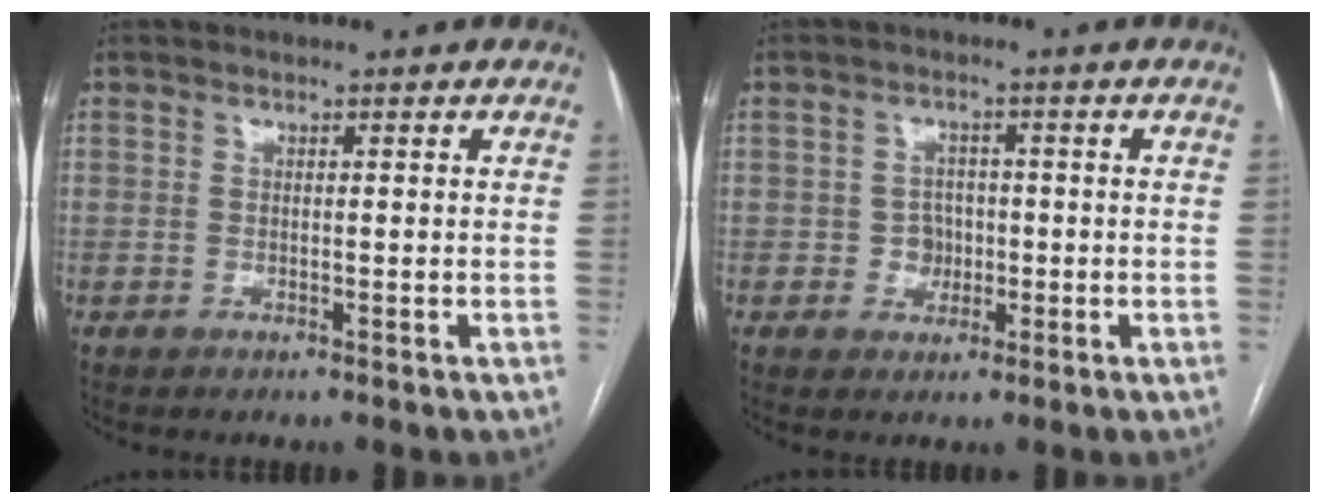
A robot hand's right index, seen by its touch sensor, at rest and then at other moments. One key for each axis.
{"total": 3.1, "fx": -0.6, "fy": 2.9, "fz": 0.9, "tx": -0.003, "ty": 0.009, "tz": -0.004}